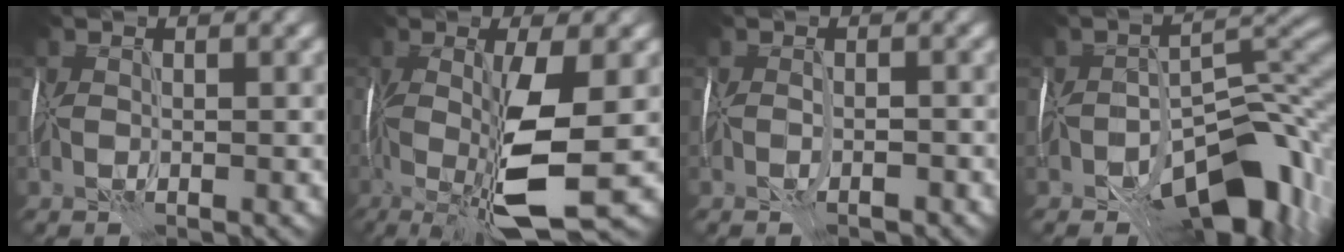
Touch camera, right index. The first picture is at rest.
{"total": 9.4, "force": [-1.5, 2.1, 9.1], "torque": [-0.179, -0.013, -0.025]}
{"total": 1.3, "force": [-0.8, 0.5, 0.9], "torque": [-0.020, 0.003, -0.013]}
{"total": 10.8, "force": [-6.0, 5.2, 7.3], "torque": [-0.087, 0.004, -0.101]}